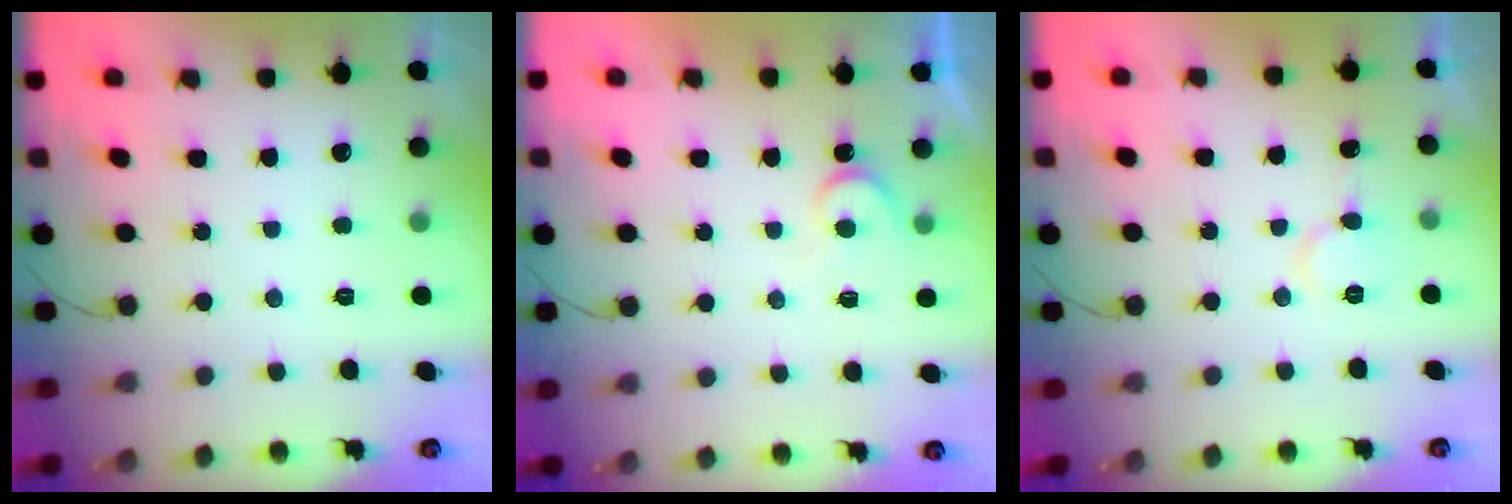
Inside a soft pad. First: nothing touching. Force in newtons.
{"total": 4.4, "press": 4.4, "slide": 0.4}
{"total": 7.0, "press": 7.0, "slide": 0.5}